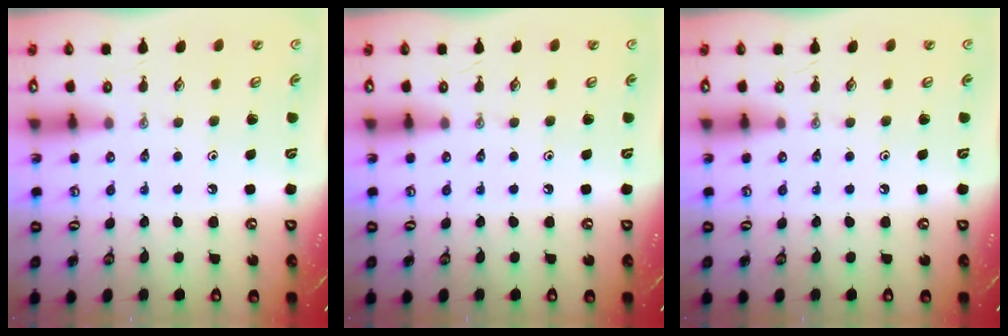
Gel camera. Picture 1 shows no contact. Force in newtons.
{"total": 0.0}
{"total": 0.0}